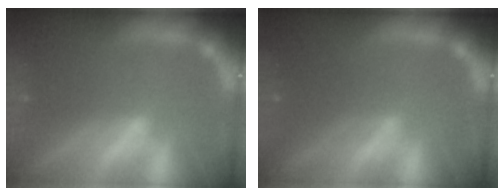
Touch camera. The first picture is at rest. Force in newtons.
{"total": 3.0}